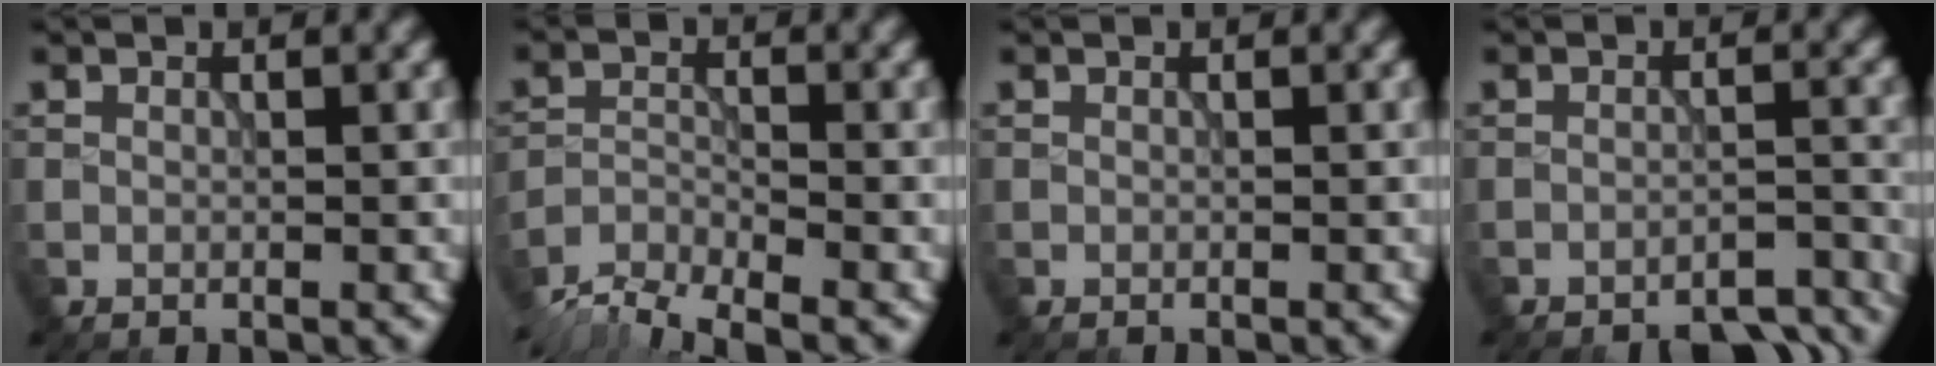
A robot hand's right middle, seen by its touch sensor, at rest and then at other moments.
{"total": 5.3, "force": [-4.8, 1.1, 2.0], "torque": [-0.041, -0.016, -0.093]}
{"total": 0.0}
{"total": 8.0, "force": [-7.5, 1.8, 2.0], "torque": [-0.015, 0.001, -0.085]}